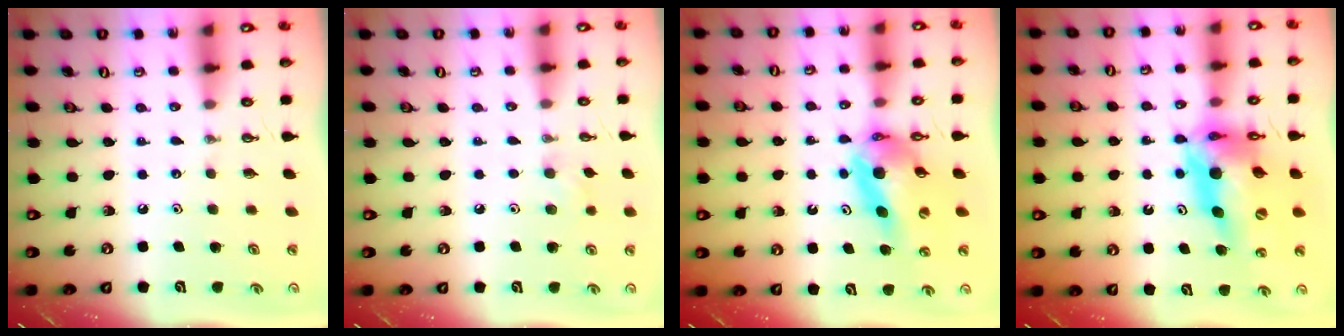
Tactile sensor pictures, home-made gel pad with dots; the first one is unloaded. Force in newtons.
{"total": 6.4, "press": 6.4, "slide": 1.0}
{"total": 11.7, "press": 11.6, "slide": 1.4}
{"total": 18.1, "press": 18.1, "slide": 1.5}